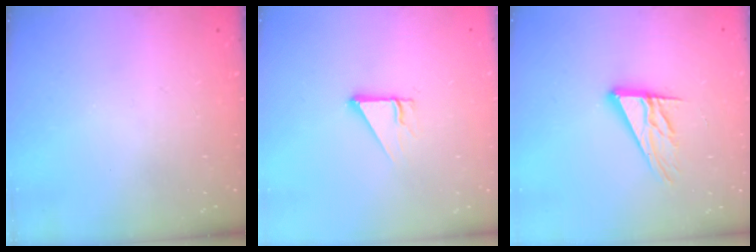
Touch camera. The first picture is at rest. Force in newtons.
{"total": 3.8, "press": 3.8, "slide": 0.3}
{"total": 12.4, "press": 12.2, "slide": 2.2}